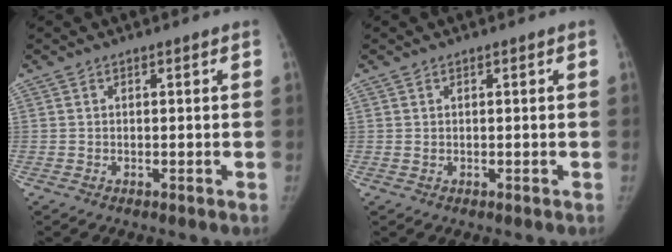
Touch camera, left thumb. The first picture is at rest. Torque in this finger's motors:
{"motor_torque": [0.19, -0.11, -0.11, -0.09, -0.05]}